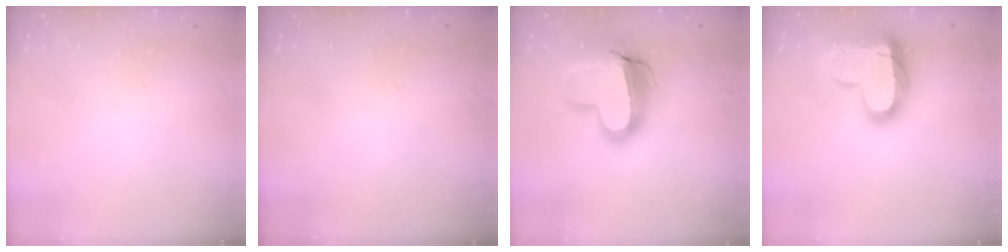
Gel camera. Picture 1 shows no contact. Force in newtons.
{"total": 0.0}
{"total": 18.3, "press": 18.3, "slide": 1.4}
{"total": 19.3, "press": 19.2, "slide": 1.5}